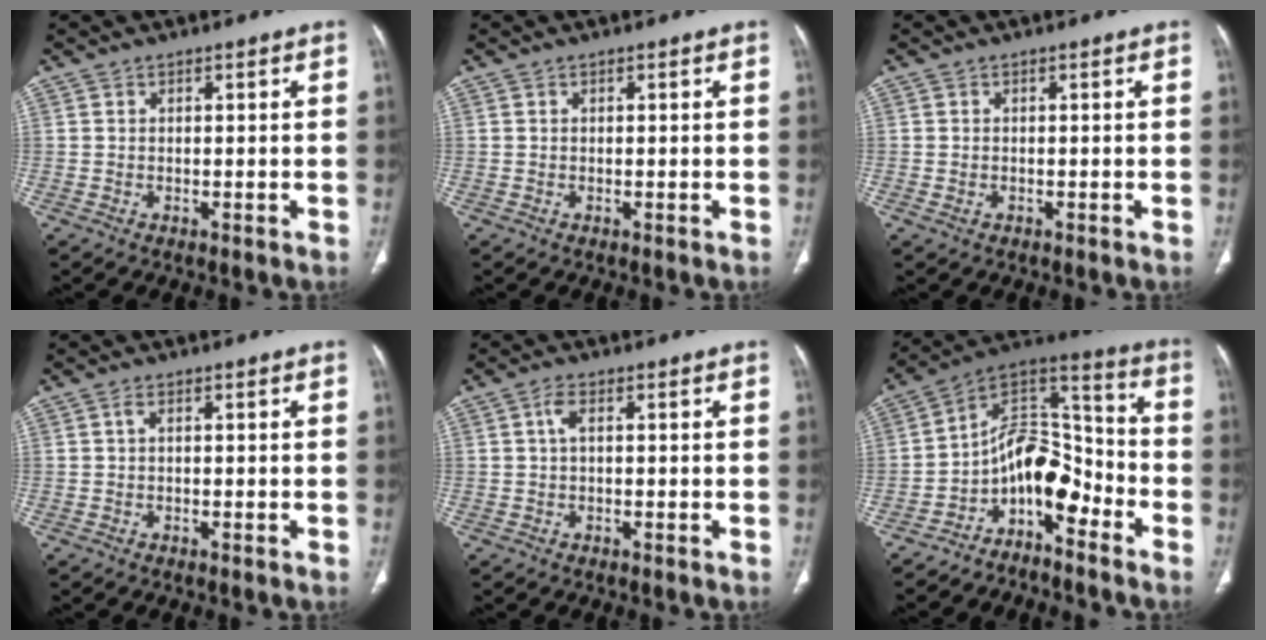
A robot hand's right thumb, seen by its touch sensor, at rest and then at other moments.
{"total": 0.0}
{"total": 0.9, "force": [-0.3, 0.6, 0.5], "torque": [-0.015, 0.004, 0.000]}
{"total": 0.9, "force": [0.0, 0.4, 0.8], "torque": [-0.018, 0.000, -0.003]}
{"total": 2.2, "force": [0.2, 1.0, 1.9], "torque": [-0.043, 0.004, -0.001]}
{"total": 12.7, "force": [-6.4, 7.0, 8.5], "torque": [-0.098, 0.102, -0.119]}